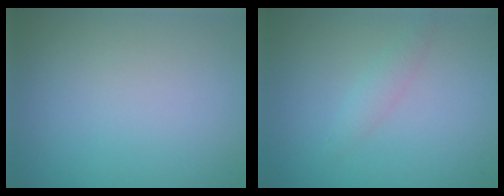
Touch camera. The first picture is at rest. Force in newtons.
{"total": 1.3, "press": 1.3, "slide": 0.1}